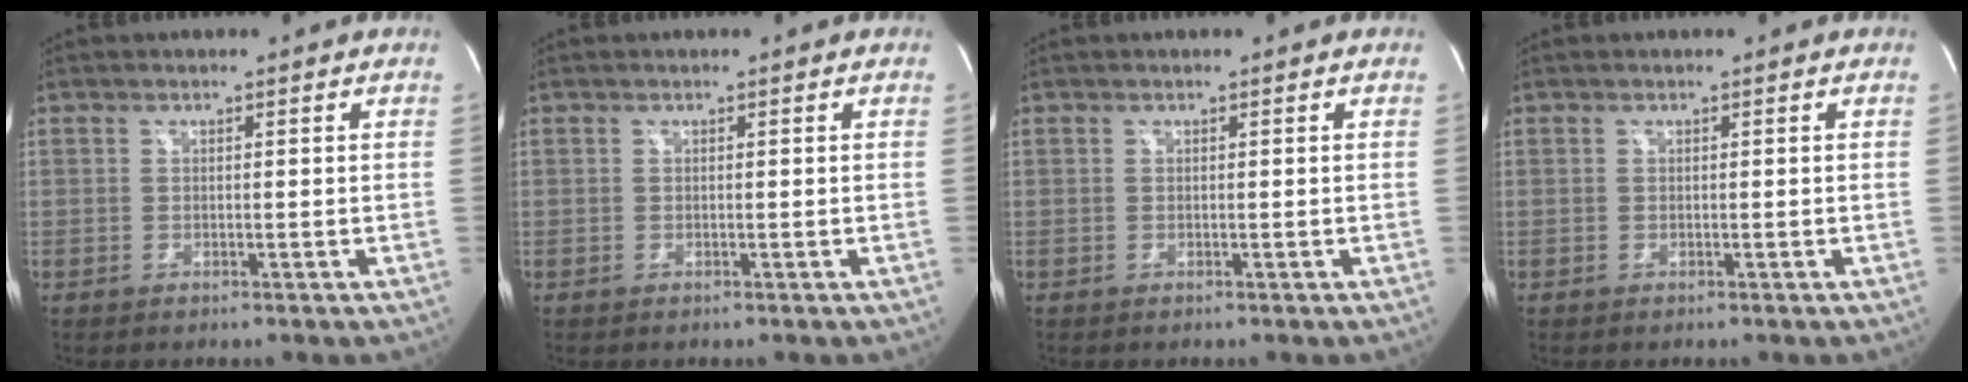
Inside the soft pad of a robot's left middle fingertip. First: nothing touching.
{"total": 0.0}
{"total": 0.0}
{"total": 0.0}